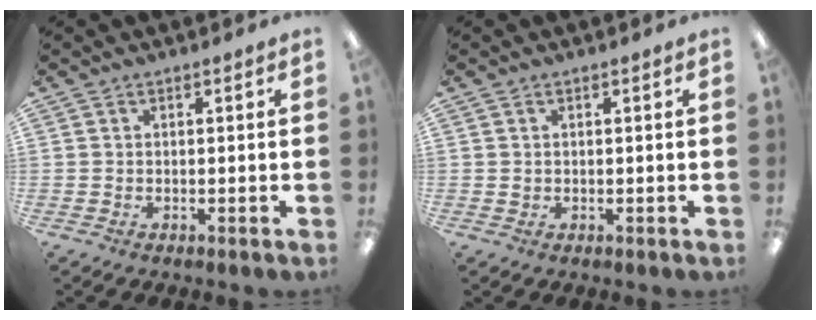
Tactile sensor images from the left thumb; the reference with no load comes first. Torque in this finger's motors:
{"motor_torque": [-0.03, -0.01, -0.04, -0.06, 0.01]}